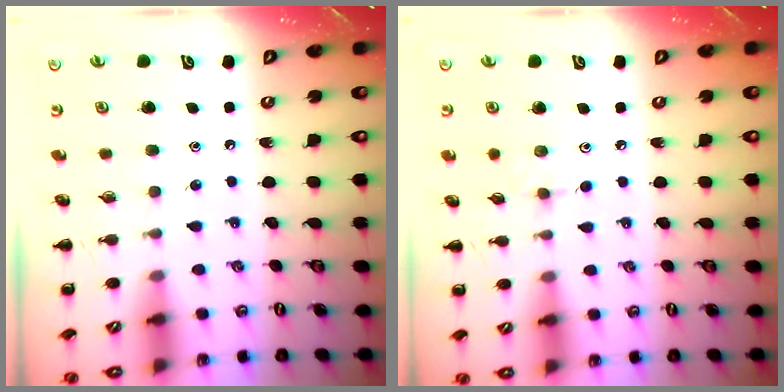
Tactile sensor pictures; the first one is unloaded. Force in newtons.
{"total": 4.8, "press": 4.5, "slide": 1.8}